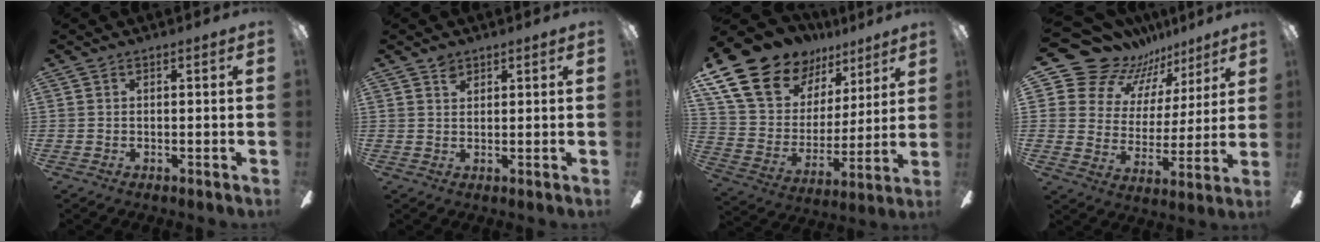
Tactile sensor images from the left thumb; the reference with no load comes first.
{"total": 2.2, "force": [1.8, 1.2, 0.6], "torque": [-0.007, -0.006, 0.032]}
{"total": 20.1, "force": [13.5, 12.1, 8.6], "torque": [-0.184, -0.082, 0.263]}
{"total": 15.6, "force": [12.6, 8.7, 2.8], "torque": [-0.080, -0.100, 0.236]}